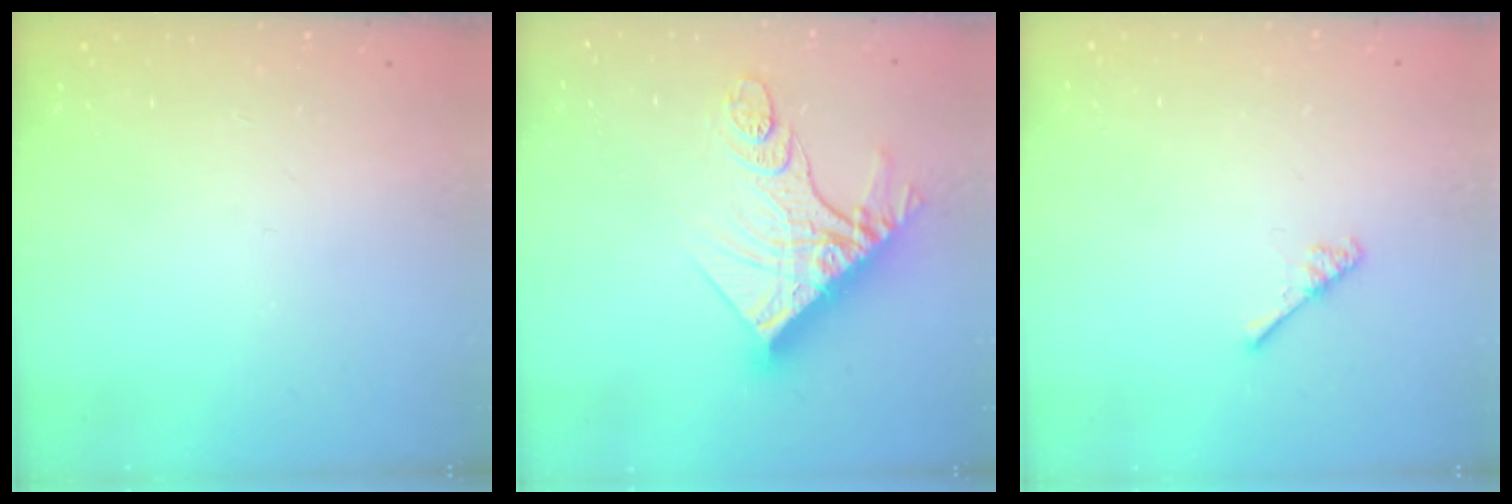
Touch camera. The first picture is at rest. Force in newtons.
{"total": 19.0, "press": 18.9, "slide": 2.3}
{"total": 2.9, "press": 2.9, "slide": 0.4}